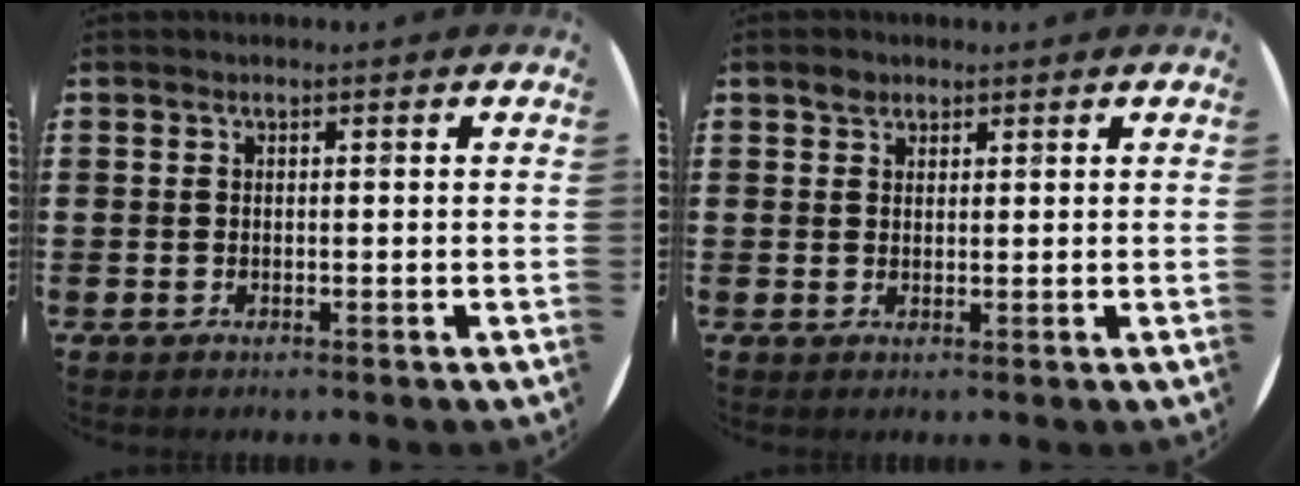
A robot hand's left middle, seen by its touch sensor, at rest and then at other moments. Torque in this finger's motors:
{"motor_torque": [0.34, -0.14, 0.00, 0.00]}